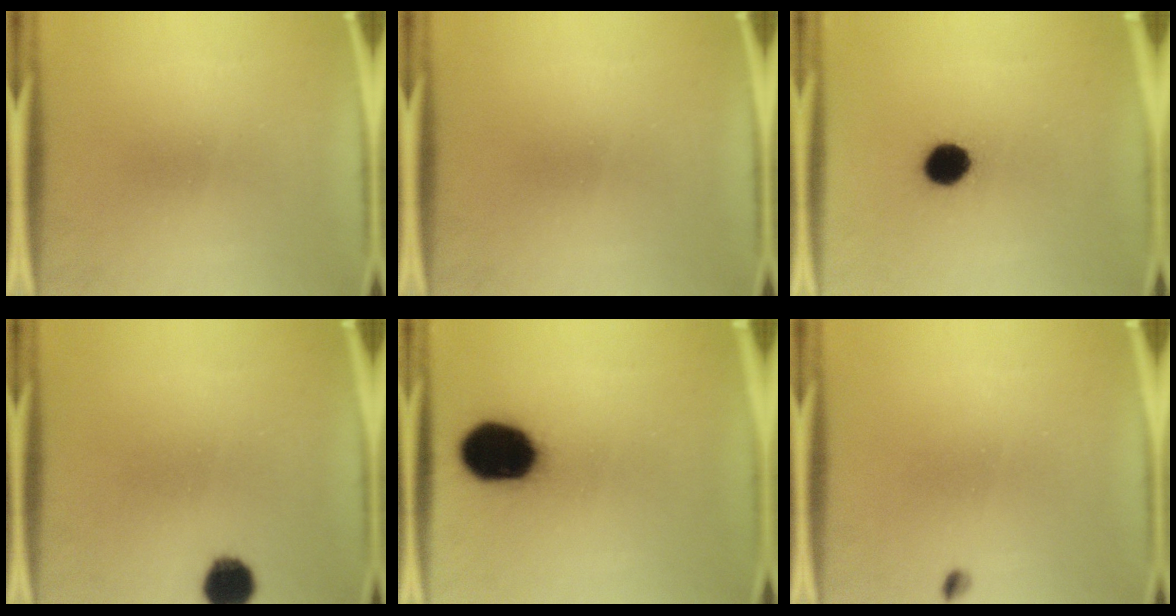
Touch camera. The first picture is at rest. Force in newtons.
{"total": 0.0}
{"total": 8.0}
{"total": 6.5}
{"total": 17.4}
{"total": 1.0}